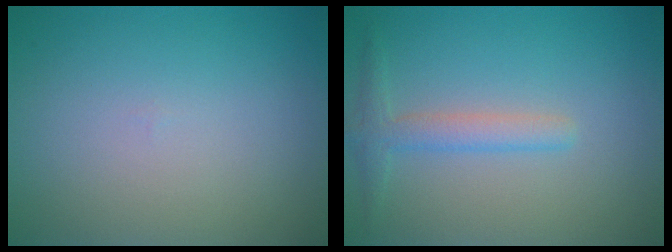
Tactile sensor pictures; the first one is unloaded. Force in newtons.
{"total": 2.2, "press": 2.2, "slide": 0.1}